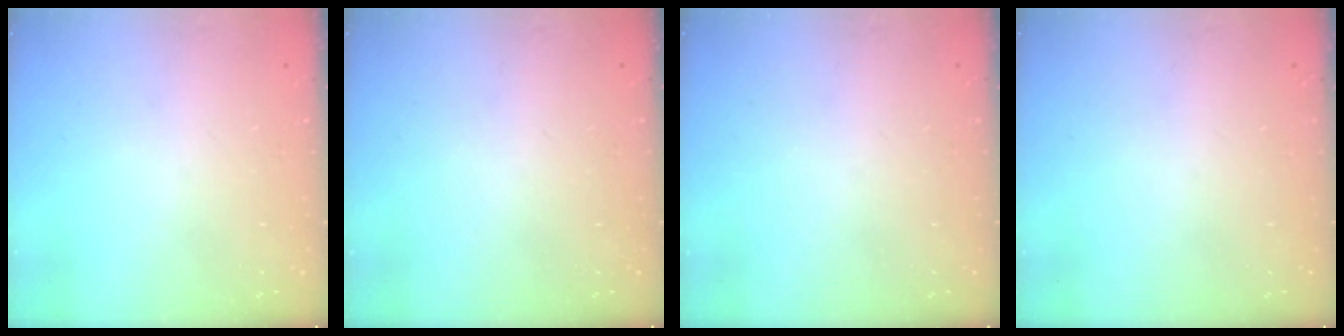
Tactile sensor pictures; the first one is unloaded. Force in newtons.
{"total": 0.0}
{"total": 0.0}
{"total": 0.0}